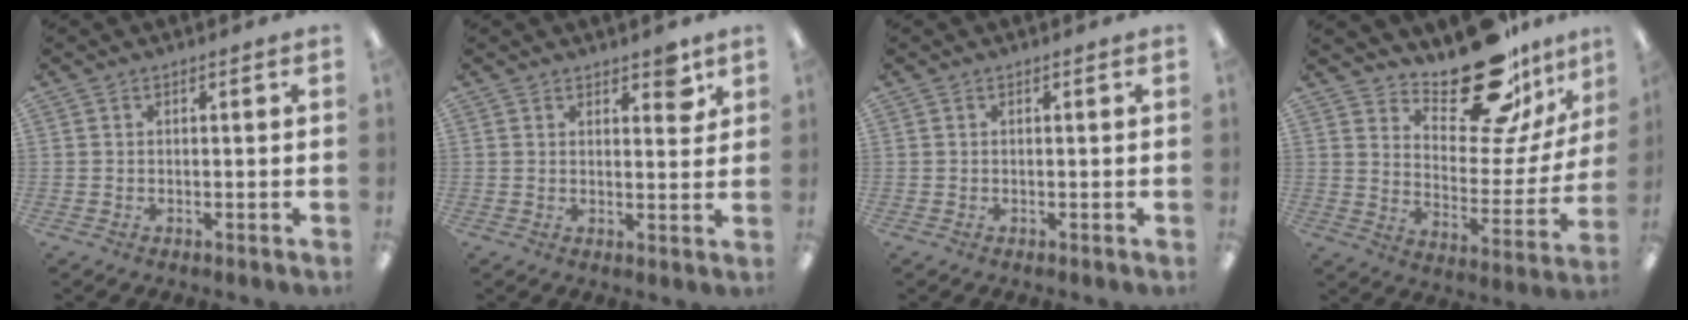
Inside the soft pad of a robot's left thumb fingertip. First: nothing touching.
{"total": 4.8, "force": [3.4, 2.0, 2.7], "torque": [-0.013, -0.022, 0.051]}
{"total": 0.0}
{"total": 21.5, "force": [17.2, 7.7, 10.3], "torque": [-0.142, -0.127, 0.290]}